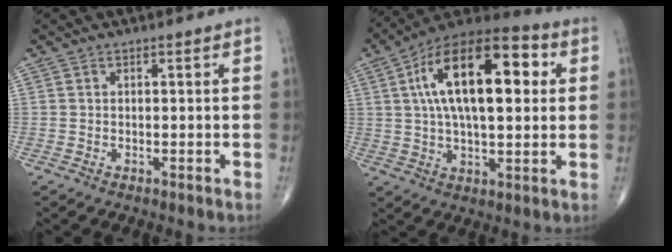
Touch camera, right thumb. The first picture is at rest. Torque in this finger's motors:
{"motor_torque": [0.00, 1.34, 2.03, 0.74, 0.41]}